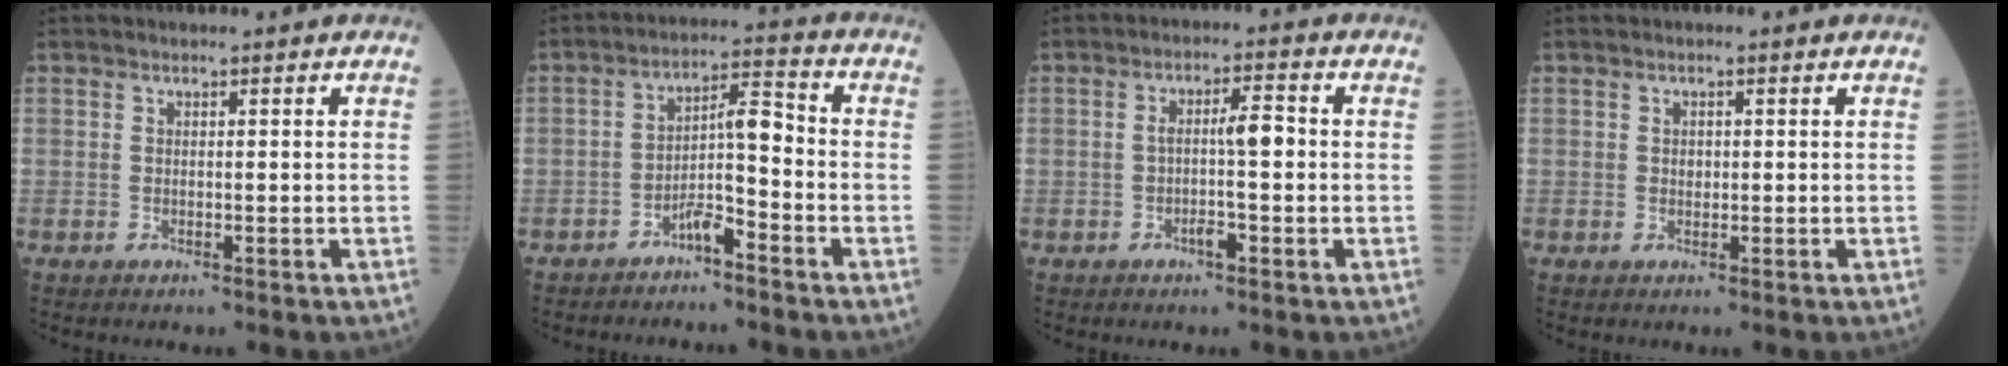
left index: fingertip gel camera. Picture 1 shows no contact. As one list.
[{"total": 5.5, "force": [-2.9, 1.1, 4.5], "torque": [-0.081, 0.023, -0.049]}, {"total": 4.8, "force": [-0.6, 0.8, 4.7], "torque": [-0.083, 0.010, -0.011]}, {"total": 0.9, "force": [0.0, 0.7, 0.5], "torque": [-0.008, 0.001, 0.002]}]